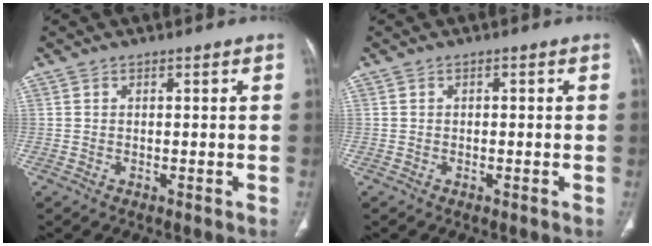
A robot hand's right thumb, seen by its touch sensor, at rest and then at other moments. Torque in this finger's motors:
{"motor_torque": [-0.16, -0.16, -0.20, 0.17, -0.07]}